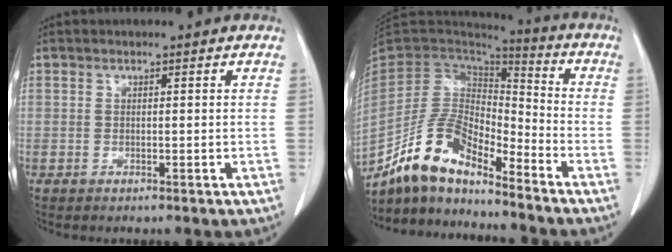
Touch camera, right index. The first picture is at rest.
{"total": 12.9, "force": [-10.9, 3.7, 5.7], "torque": [-0.108, 0.025, -0.206]}